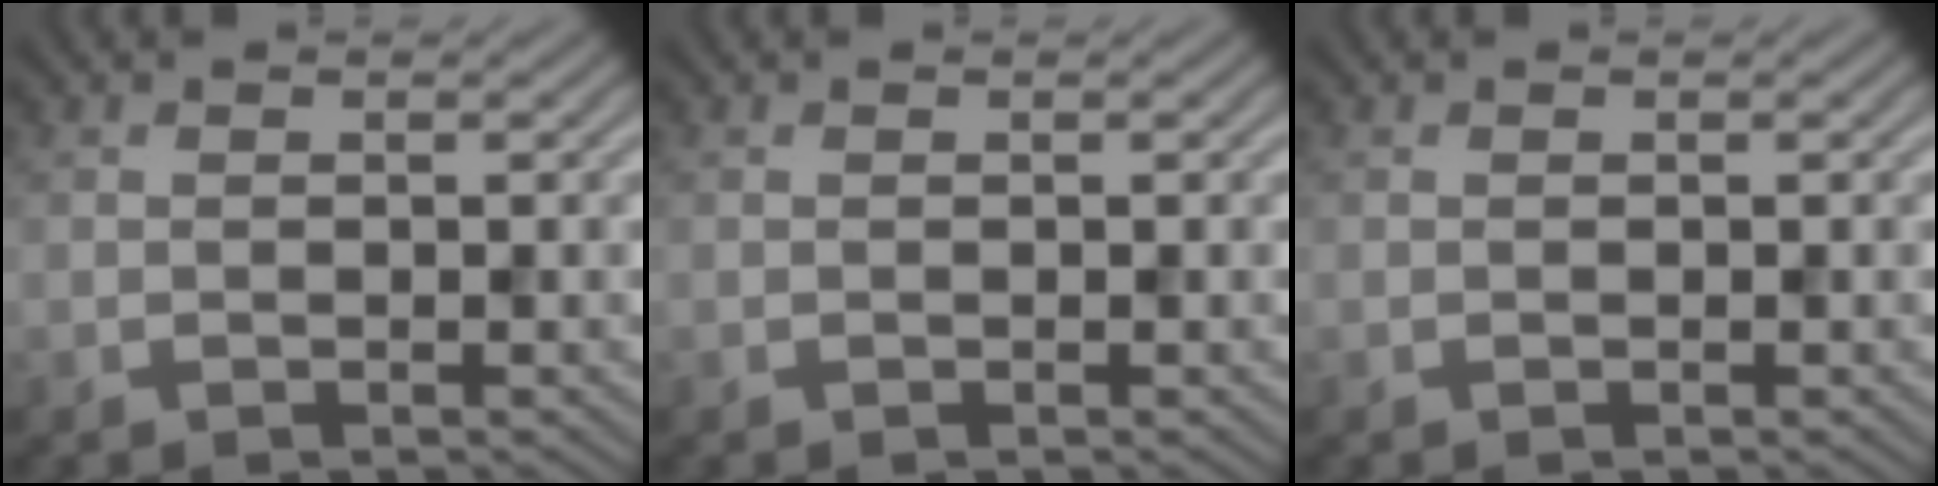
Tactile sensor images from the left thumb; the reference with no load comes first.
{"total": 0.0}
{"total": 0.0}